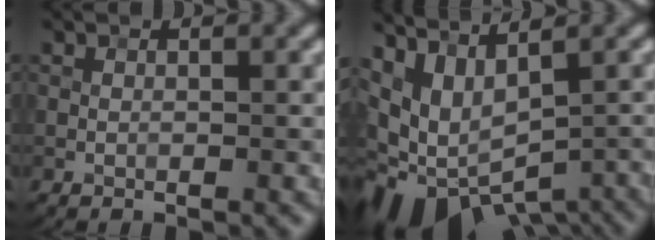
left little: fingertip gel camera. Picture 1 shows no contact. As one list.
[{"total": 7.9, "force": [-1.8, 4.4, 6.3], "torque": [-0.106, -0.014, -0.013]}]